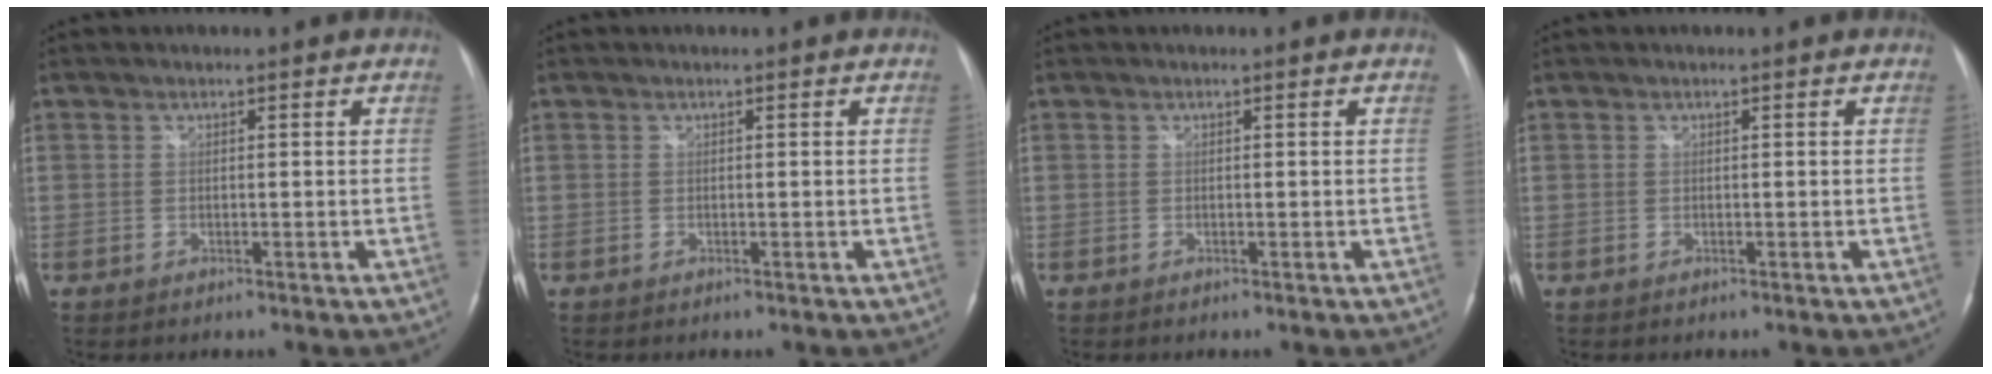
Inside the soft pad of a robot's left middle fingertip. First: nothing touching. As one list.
[{"total": 0.0}, {"total": 0.0}, {"total": 0.0}]